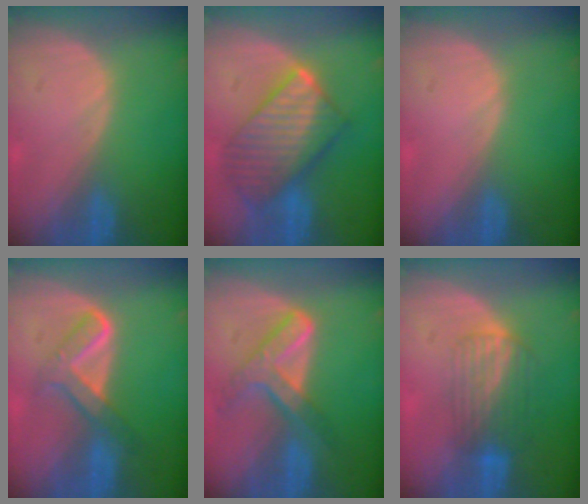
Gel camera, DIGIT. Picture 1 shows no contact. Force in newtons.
{"total": 10.2, "press": 10.1, "slide": 0.8}
{"total": 0.0}
{"total": 5.2, "press": 5.2, "slide": 0.5}
{"total": 7.3, "press": 6.2, "slide": 3.8}
{"total": 6.8, "press": 5.9, "slide": 3.4}